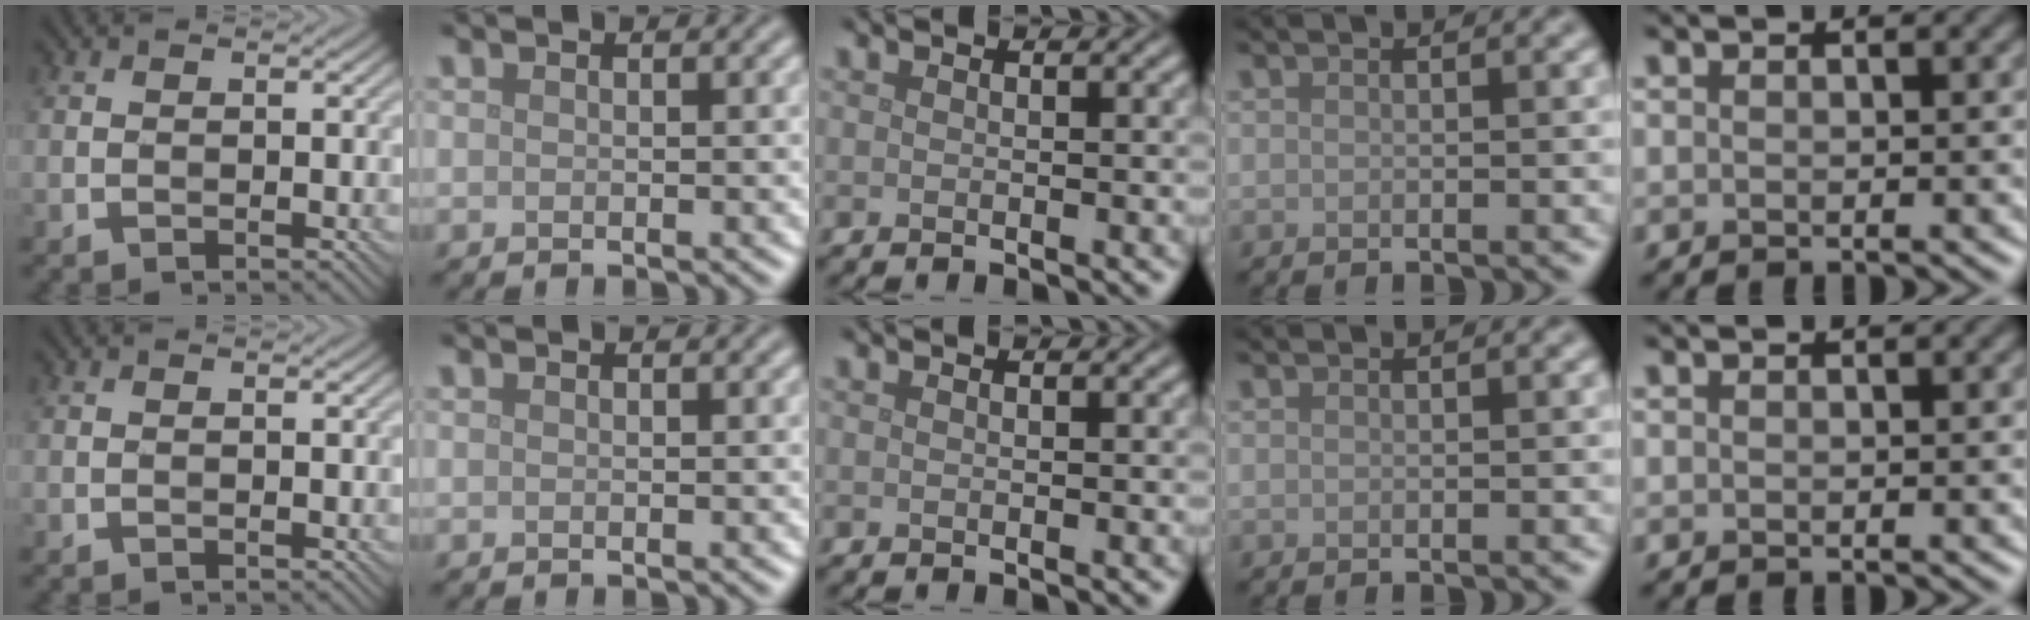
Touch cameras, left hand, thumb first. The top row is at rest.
{}